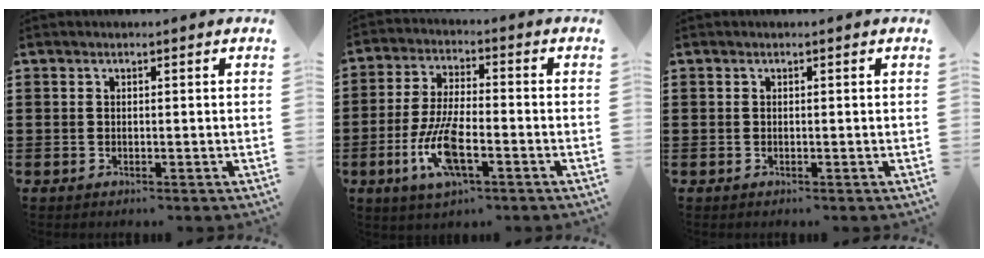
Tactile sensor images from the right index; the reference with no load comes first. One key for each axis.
{"total": 9.7, "fx": -3.5, "fy": 3.1, "fz": 8.5, "tx": -0.189, "ty": -0.015, "tz": -0.066}
{"total": 0.0}